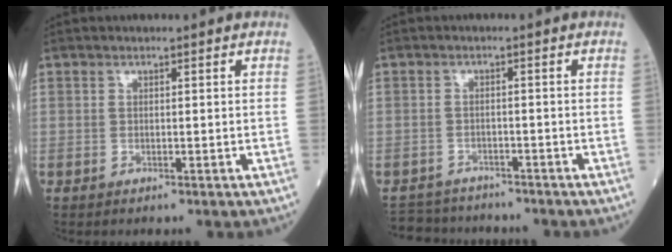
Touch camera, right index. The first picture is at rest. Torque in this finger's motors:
{"motor_torque": [-0.26, -0.20, -0.90, -0.21]}